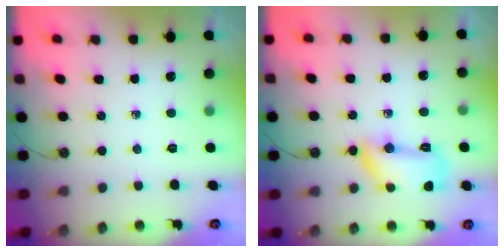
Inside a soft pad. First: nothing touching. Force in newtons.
{"total": 10.7, "press": 10.6, "slide": 1.4}